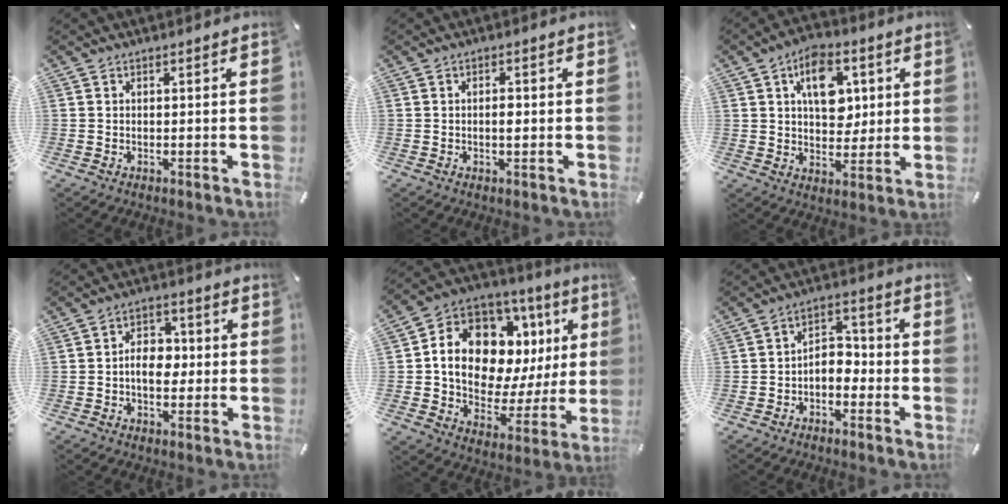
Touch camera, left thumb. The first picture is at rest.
{"total": 2.1, "force": [0.0, 1.0, 1.9], "torque": [-0.028, -0.002, -0.004]}
{"total": 12.0, "force": [3.4, 8.4, 7.9], "torque": [-0.099, -0.001, 0.058]}
{"total": 6.8, "force": [-1.0, 4.7, 4.9], "torque": [-0.079, 0.008, -0.022]}
{"total": 16.2, "force": [5.4, 11.0, 10.7], "torque": [-0.166, -0.049, 0.094]}
{"total": 5.0, "force": [-2.7, 3.5, 2.4], "torque": [-0.042, 0.017, -0.054]}